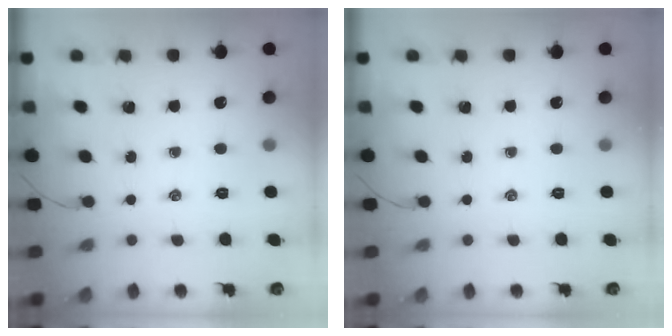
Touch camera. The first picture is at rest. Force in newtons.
{"total": 0.0}